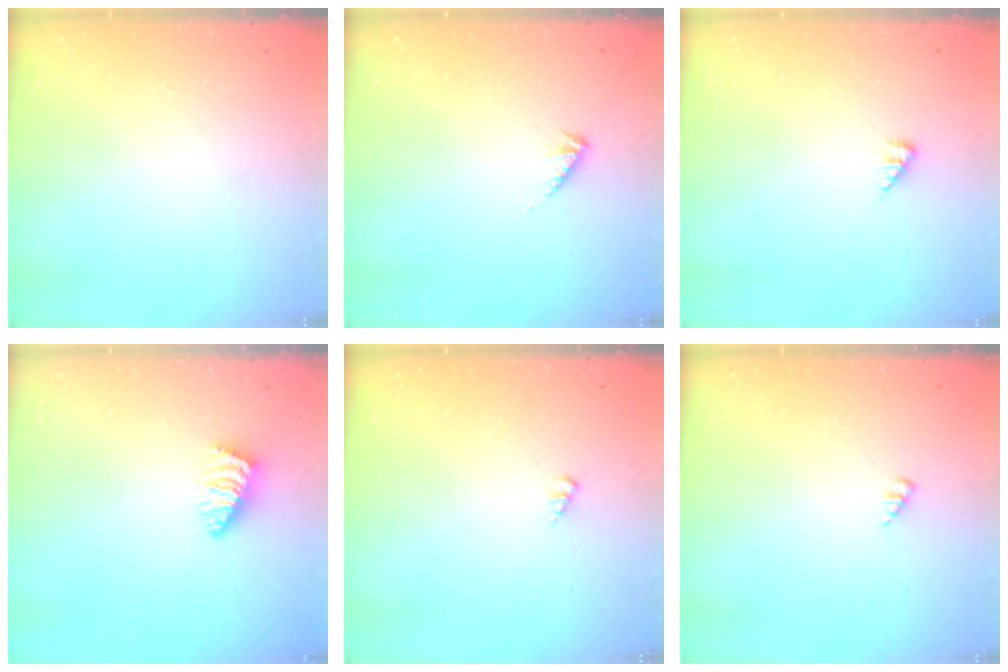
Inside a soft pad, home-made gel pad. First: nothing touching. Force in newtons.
{"total": 2.9, "press": 2.9, "slide": 0.5}
{"total": 2.7, "press": 2.7, "slide": 0.4}
{"total": 1.1, "press": 1.1, "slide": 0.2}
{"total": 1.6, "press": 1.6, "slide": 0.3}
{"total": 2.1, "press": 2.1, "slide": 0.3}